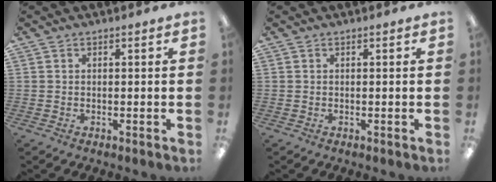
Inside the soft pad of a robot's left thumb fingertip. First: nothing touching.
{"total": 0.0}